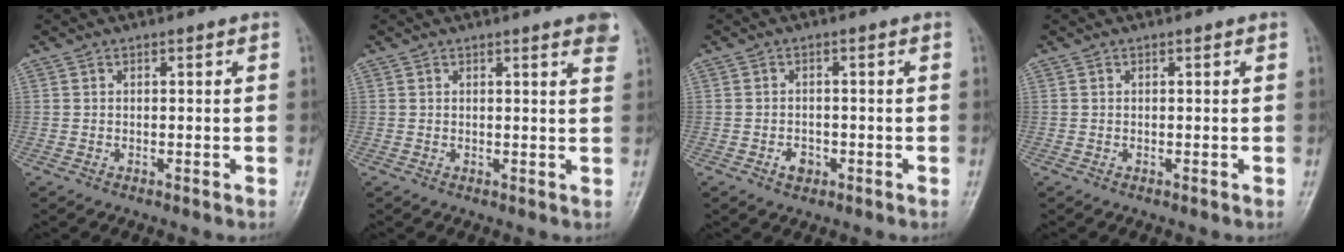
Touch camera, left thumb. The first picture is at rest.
{"total": 4.0, "force": [2.7, 0.4, 2.9], "torque": [-0.027, -0.007, 0.026]}
{"total": 2.3, "force": [-1.0, 1.7, 1.2], "torque": [-0.013, 0.006, -0.014]}
{"total": 0.0}